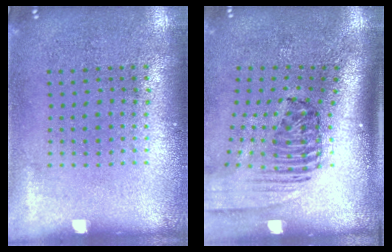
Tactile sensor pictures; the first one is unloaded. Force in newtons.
{"total": 2.4, "press": 1.7, "slide": 1.8}